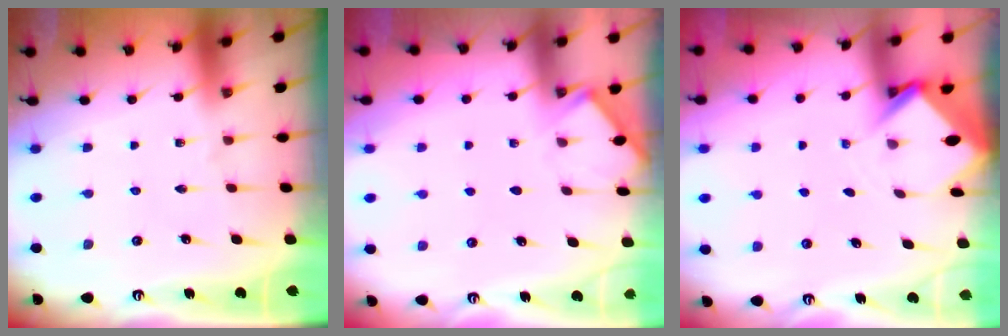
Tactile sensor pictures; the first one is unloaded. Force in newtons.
{"total": 4.3, "press": 4.3, "slide": 0.4}
{"total": 2.9, "press": 2.9, "slide": 0.2}